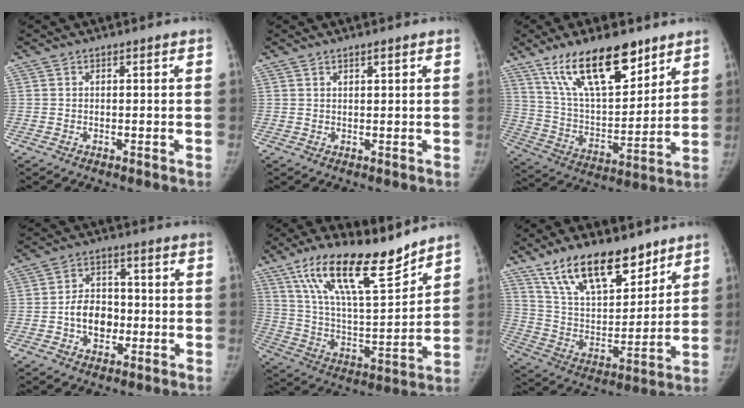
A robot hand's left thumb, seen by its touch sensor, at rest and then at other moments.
{"total": 1.2, "force": [0.8, 0.3, 0.8], "torque": [-0.012, -0.004, 0.015]}
{"total": 20.4, "force": [13.3, 8.0, 13.3], "torque": [-0.194, -0.061, 0.247]}
{"total": 8.1, "force": [-1.5, 6.2, 5.0], "torque": [-0.055, 0.019, -0.030]}
{"total": 20.7, "force": [14.5, 5.8, 13.6], "torque": [-0.208, -0.069, 0.260]}
{"total": 19.4, "force": [13.4, 8.5, 11.2], "torque": [-0.146, -0.068, 0.243]}